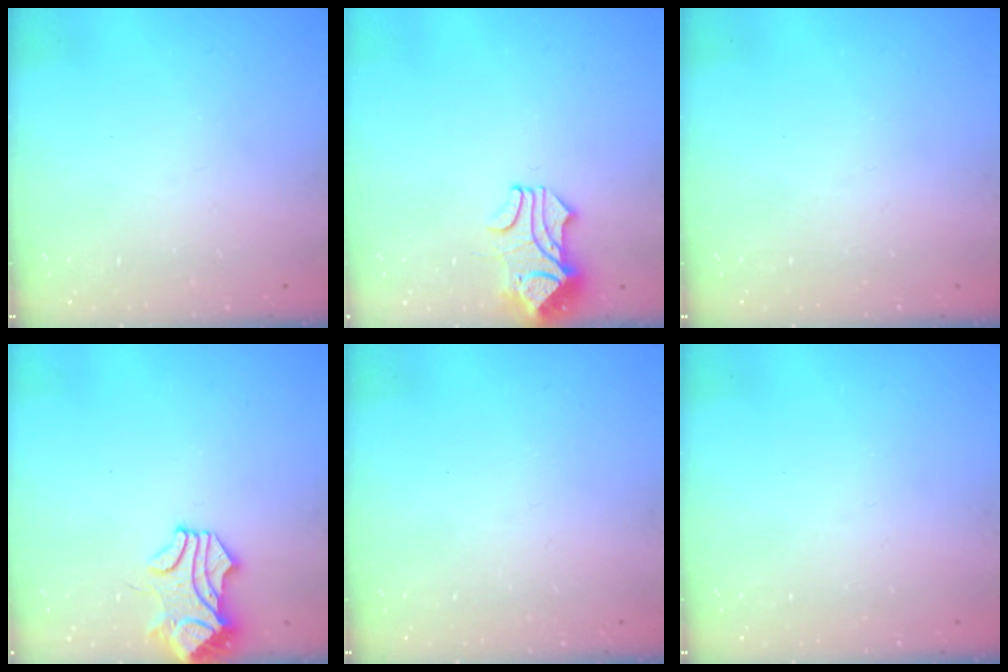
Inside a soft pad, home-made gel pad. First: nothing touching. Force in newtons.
{"total": 1.6, "press": 1.3, "slide": 1.0}
{"total": 0.0}
{"total": 1.8, "press": 1.7, "slide": 0.5}
{"total": 0.0}
{"total": 0.0}